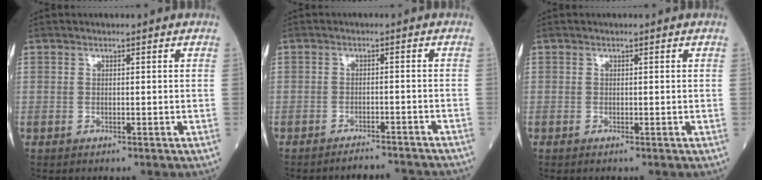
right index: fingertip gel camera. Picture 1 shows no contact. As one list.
[{"total": 6.8, "force": [-6.6, 0.5, 1.3], "torque": [-0.010, -0.004, -0.081]}, {"total": 0.0}]